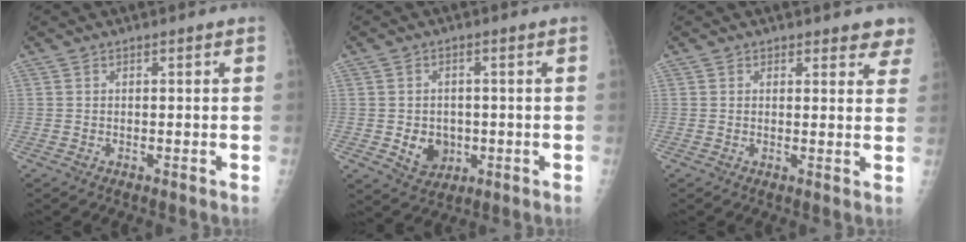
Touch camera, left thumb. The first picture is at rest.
{"total": 5.9, "force": [-0.9, 4.9, 3.0], "torque": [-0.022, 0.002, -0.002]}
{"total": 4.0, "force": [3.4, 1.9, 1.0], "torque": [0.026, -0.018, 0.026]}